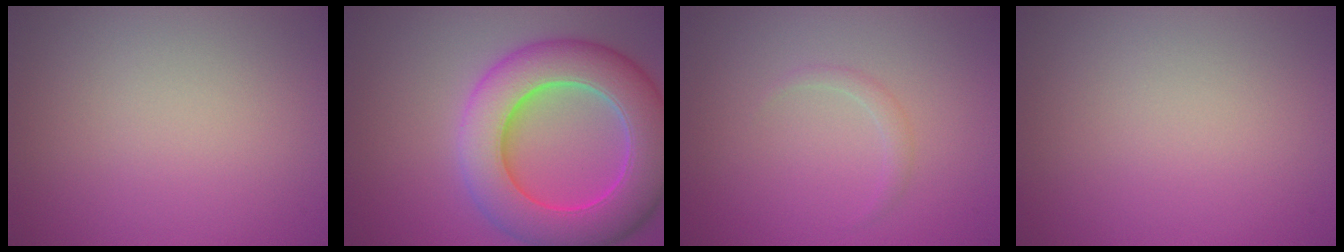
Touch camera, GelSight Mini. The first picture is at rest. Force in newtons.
{"total": 10.1, "press": 10.1, "slide": 0.3}
{"total": 0.9, "press": 0.9, "slide": 0.0}
{"total": 0.0}